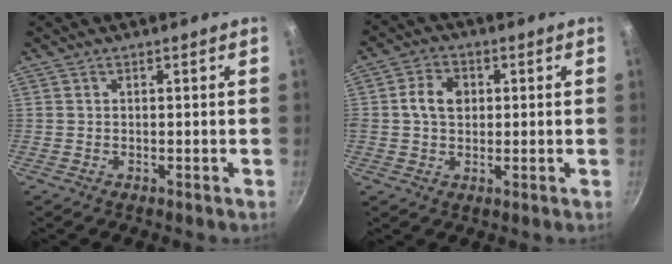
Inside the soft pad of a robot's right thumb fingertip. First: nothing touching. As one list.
[{"total": 6.1, "force": [0.9, 4.7, 3.9], "torque": [-0.053, 0.008, 0.008]}]